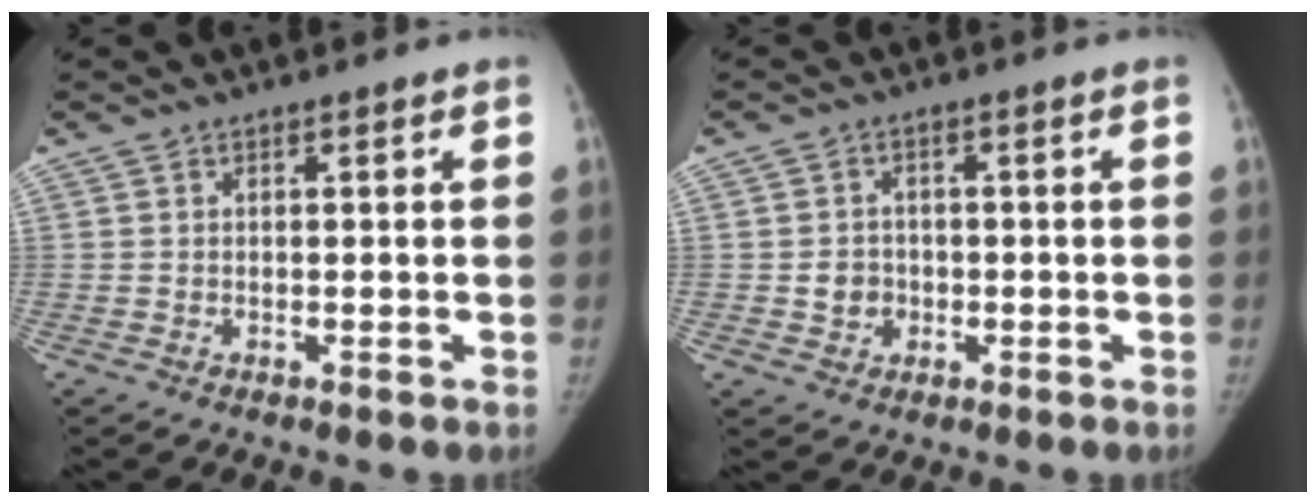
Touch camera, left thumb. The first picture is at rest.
{"total": 3.7, "force": [-0.7, 3.4, 1.4], "torque": [-0.004, 0.006, -0.010]}